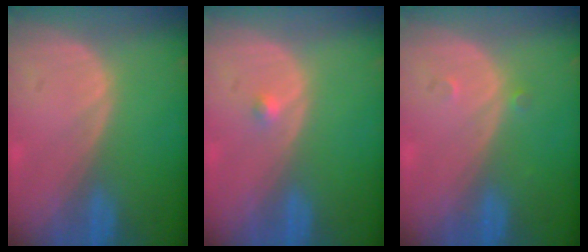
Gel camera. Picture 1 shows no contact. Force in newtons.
{"total": 0.9, "press": 0.7, "slide": 0.6}
{"total": 0.9, "press": 0.7, "slide": 0.5}